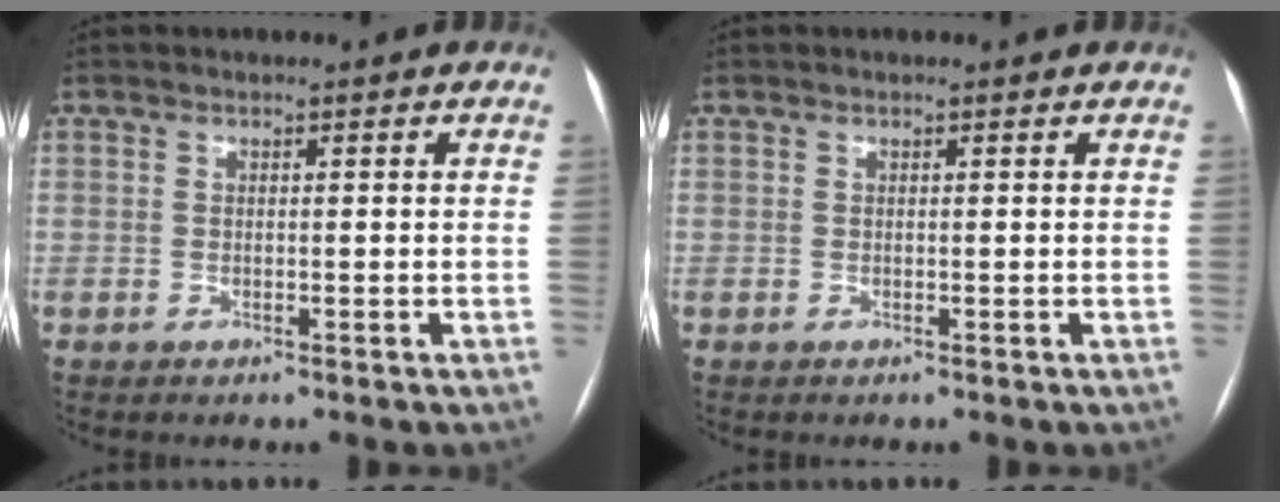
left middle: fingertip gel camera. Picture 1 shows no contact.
{"total": 0.0}